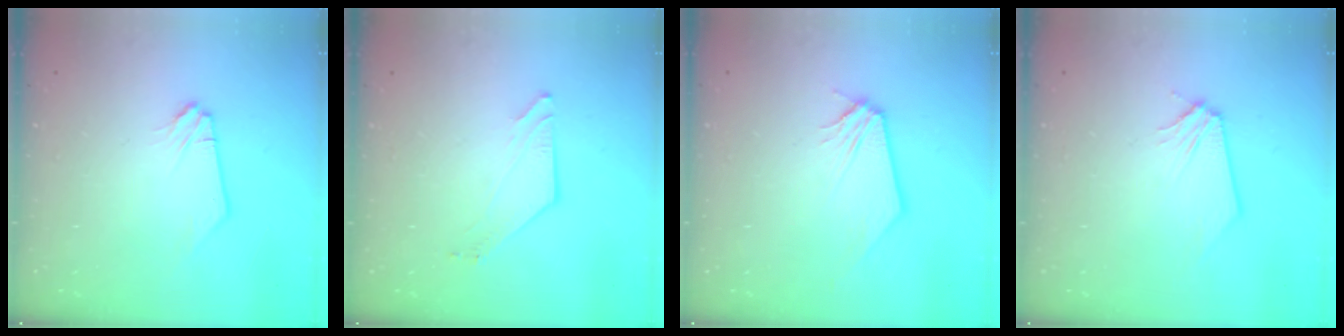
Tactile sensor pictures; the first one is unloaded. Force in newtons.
{"total": 3.8, "press": 3.7, "slide": 0.7}
{"total": 0.0}
{"total": 0.0}